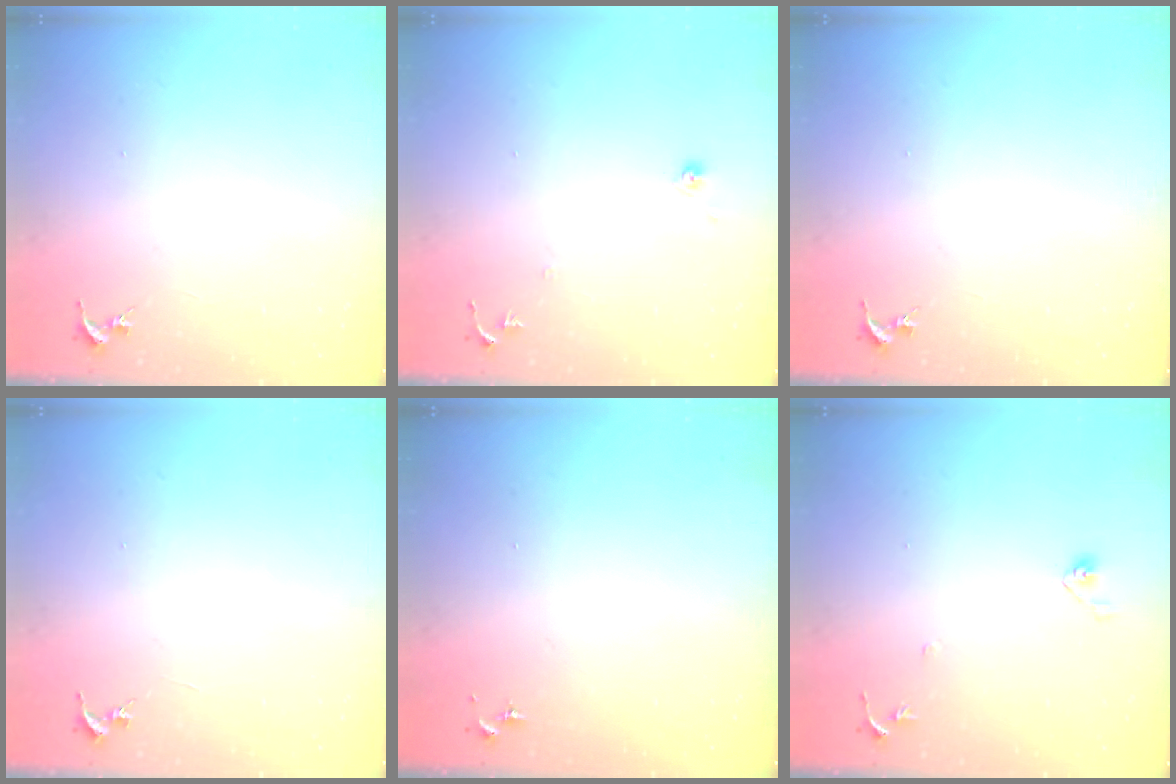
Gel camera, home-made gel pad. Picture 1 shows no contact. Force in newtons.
{"total": 6.2, "press": 6.1, "slide": 0.5}
{"total": 0.0}
{"total": 0.0}
{"total": 0.0}
{"total": 4.8, "press": 4.7, "slide": 1.0}